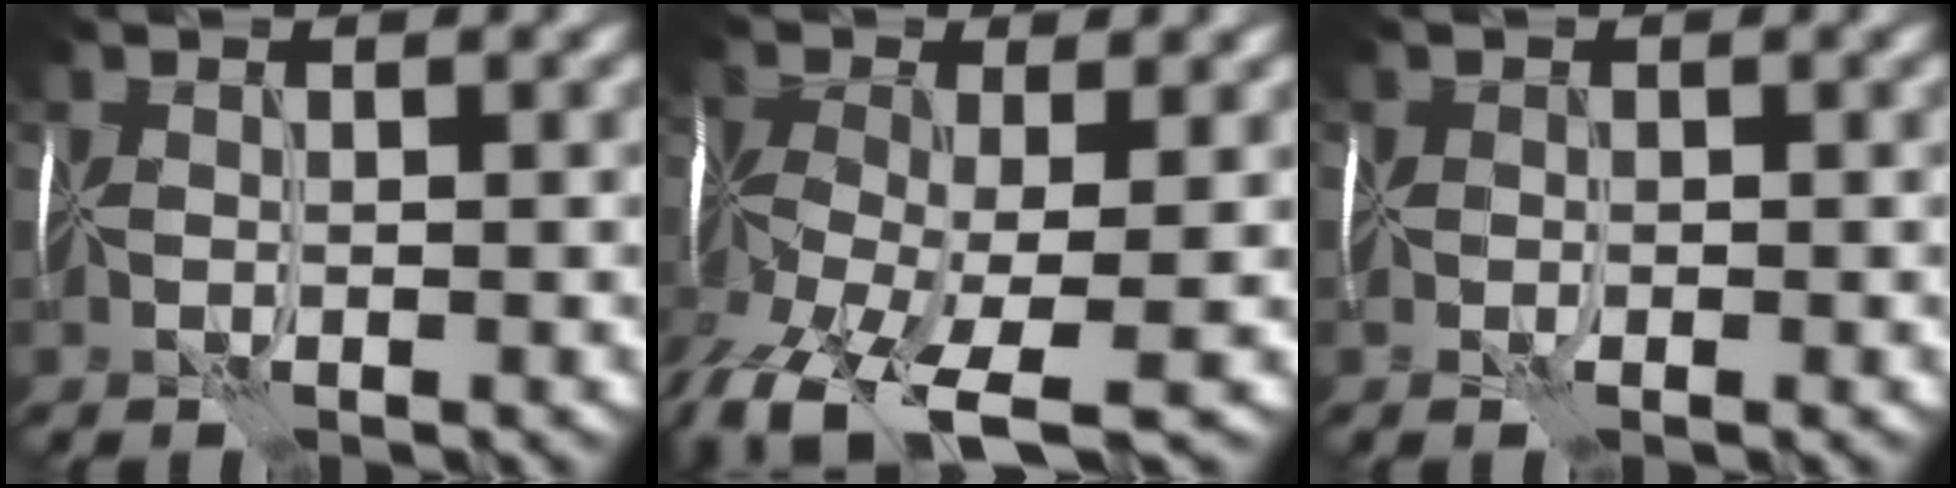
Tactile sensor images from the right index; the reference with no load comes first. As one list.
[{"total": 9.3, "force": [-4.7, 4.1, 6.8], "torque": [-0.155, -0.019, -0.085]}, {"total": 1.0, "force": [-0.5, 0.5, 0.6], "torque": [-0.008, 0.000, -0.012]}]